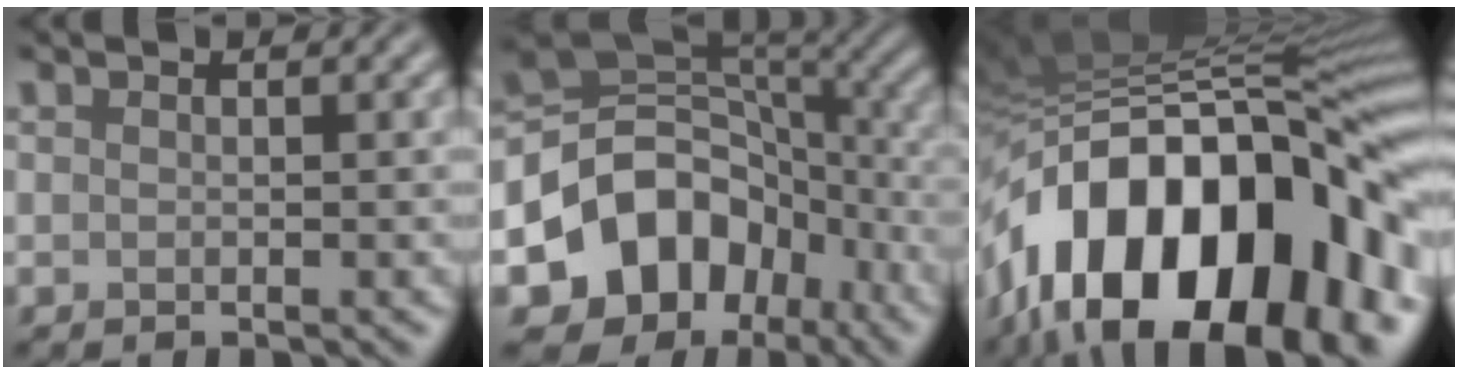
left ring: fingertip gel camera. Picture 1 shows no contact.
{"total": 10.4, "force": [-4.5, 8.0, 4.7], "torque": [-0.074, 0.008, -0.088]}
{"total": 18.2, "force": [-5.9, 9.6, 14.3], "torque": [-0.225, 0.030, -0.103]}